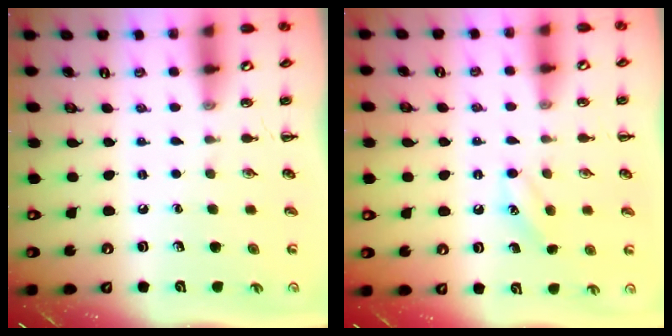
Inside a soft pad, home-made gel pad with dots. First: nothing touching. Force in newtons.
{"total": 7.5, "press": 7.2, "slide": 1.9}